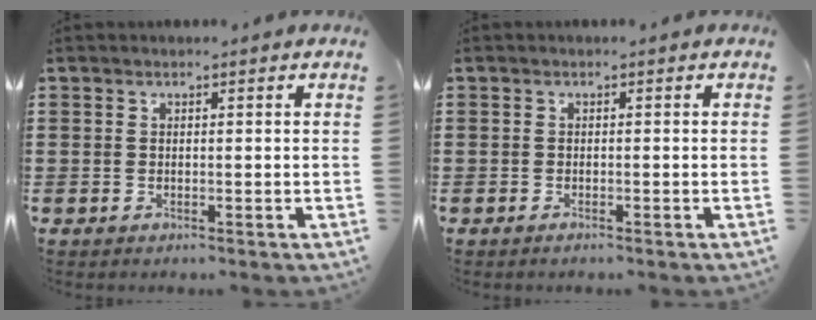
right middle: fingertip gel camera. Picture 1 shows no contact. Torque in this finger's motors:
{"motor_torque": [0.04, 0.00, 0.05, -0.01]}